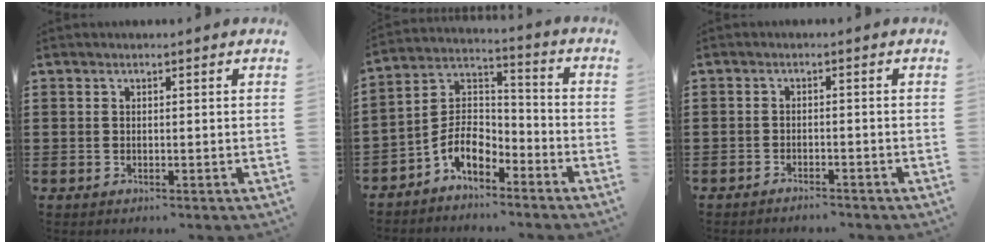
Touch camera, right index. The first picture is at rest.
{"total": 7.1, "force": [-4.5, 4.0, 3.6], "torque": [-0.099, -0.003, -0.096]}
{"total": 1.7, "force": [-1.7, -0.1, -0.1], "torque": [-0.003, 0.002, -0.037]}